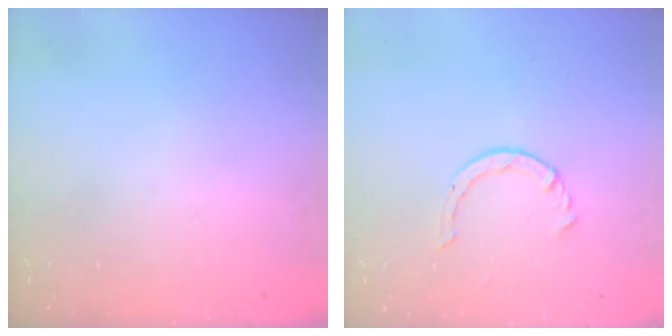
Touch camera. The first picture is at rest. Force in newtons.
{"total": 3.0, "press": 2.9, "slide": 0.3}